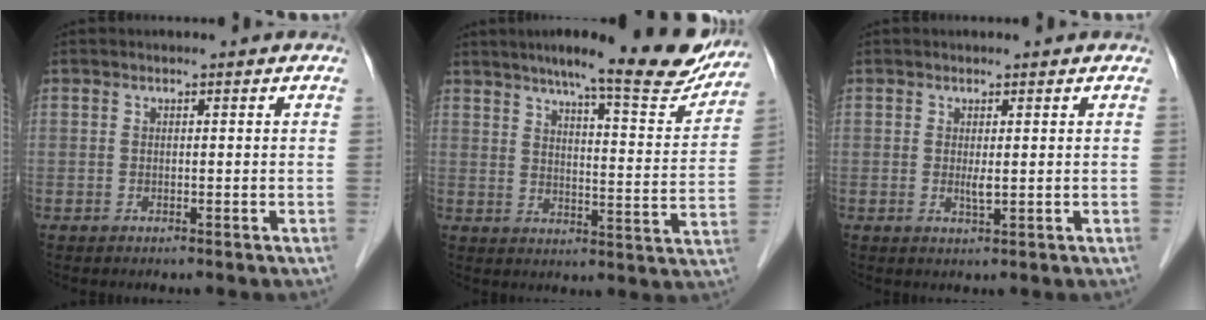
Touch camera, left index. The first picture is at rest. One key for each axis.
{"total": 19.2, "fx": 16.0, "fy": 2.3, "fz": 10.3, "tx": -0.131, "ty": -0.022, "tz": 0.201}
{"total": 1.3, "fx": 0.1, "fy": 0.1, "fz": 1.3, "tx": -0.030, "ty": -0.006, "tz": 0.004}